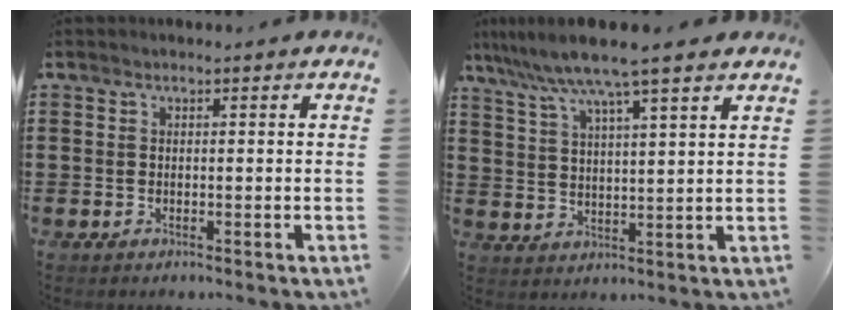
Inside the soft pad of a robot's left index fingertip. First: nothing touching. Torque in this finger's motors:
{"motor_torque": [2.14, 0.00, 0.42, 0.21]}